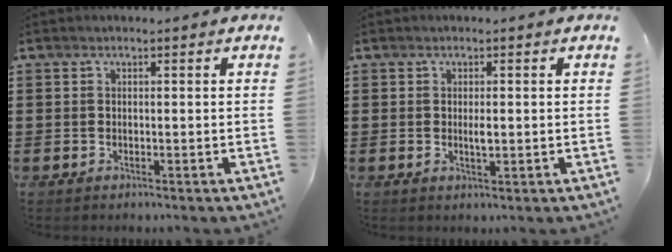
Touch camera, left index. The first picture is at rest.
{"total": 1.5, "force": [0.0, 0.5, 1.5], "torque": [-0.028, 0.000, -0.001]}